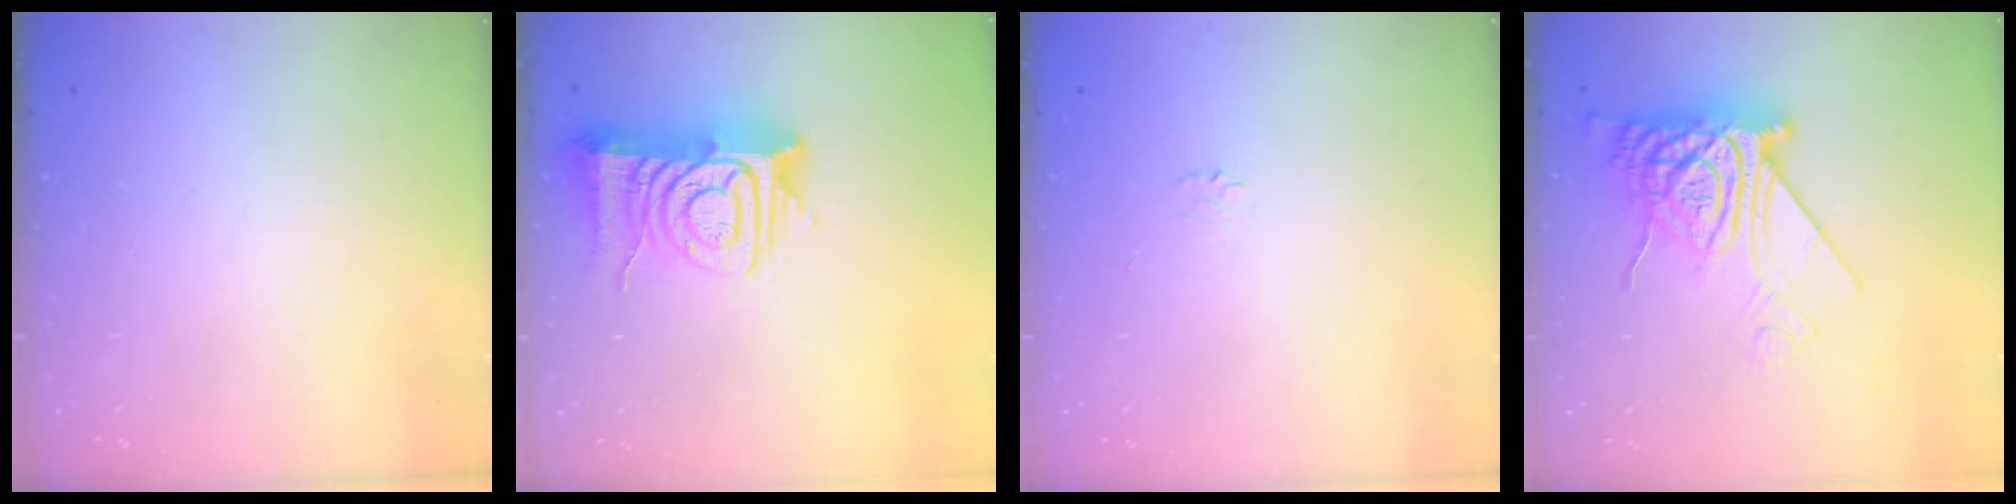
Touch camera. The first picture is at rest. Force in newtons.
{"total": 12.7, "press": 12.6, "slide": 1.4}
{"total": 1.7, "press": 1.7, "slide": 0.3}
{"total": 13.5, "press": 13.5, "slide": 1.2}